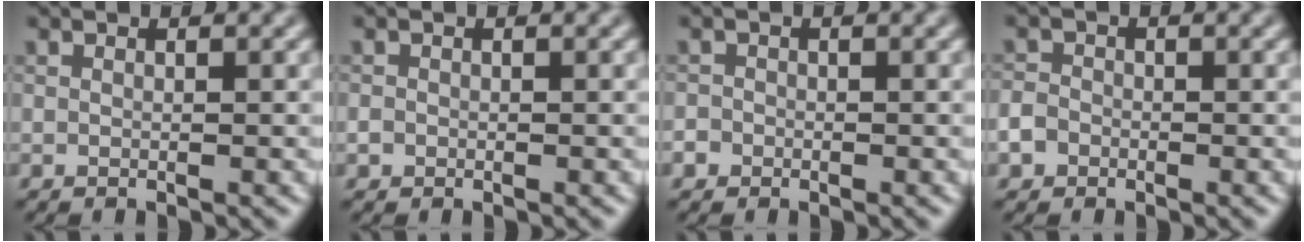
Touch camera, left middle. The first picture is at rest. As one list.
[{"total": 0.6, "force": [-0.3, 0.6, 0.1], "torque": [0.000, -0.003, -0.006]}, {"total": 1.2, "force": [-0.7, 1.0, 0.2], "torque": [-0.003, 0.004, -0.010]}, {"total": 2.0, "force": [-1.0, 1.6, 0.8], "torque": [-0.009, 0.001, -0.022]}]